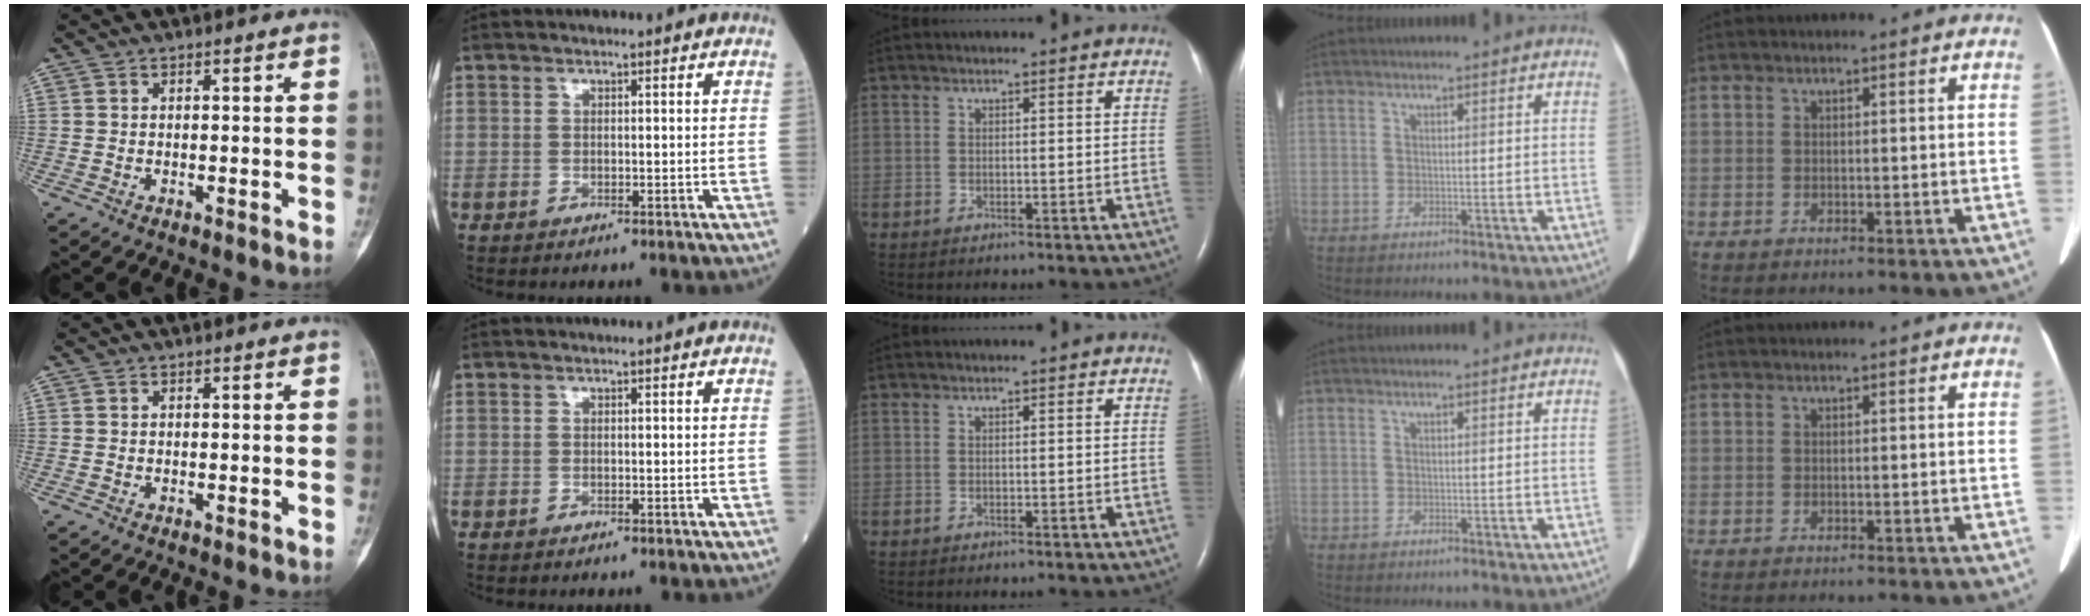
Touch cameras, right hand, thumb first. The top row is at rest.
{}